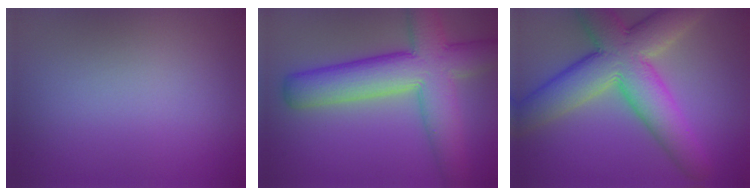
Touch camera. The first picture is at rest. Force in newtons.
{"total": 9.8, "press": 9.7, "slide": 0.6}
{"total": 10.5, "press": 10.4, "slide": 0.8}